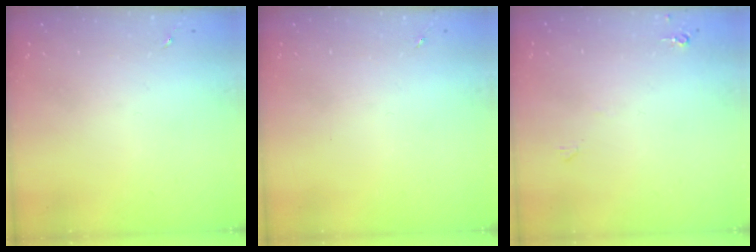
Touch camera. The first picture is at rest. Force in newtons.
{"total": 0.0}
{"total": 3.8, "press": 3.8, "slide": 0.6}